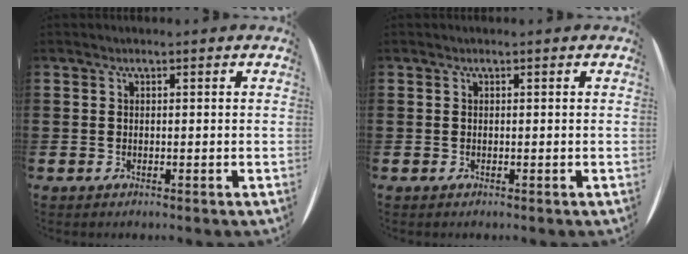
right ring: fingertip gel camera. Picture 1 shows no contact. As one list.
[{"total": 0.0}]